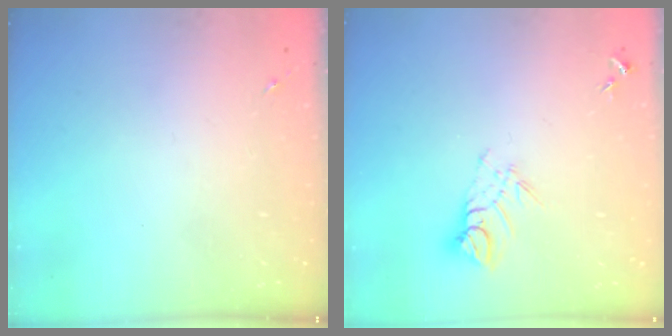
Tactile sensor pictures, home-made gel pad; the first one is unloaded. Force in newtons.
{"total": 7.9, "press": 7.9, "slide": 0.5}